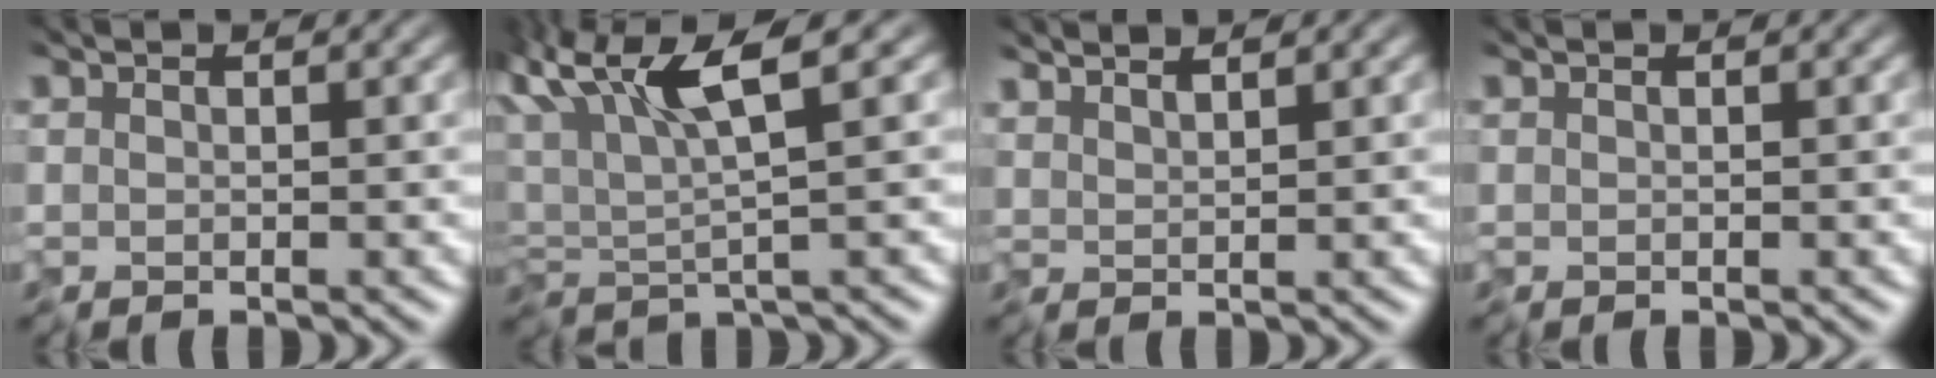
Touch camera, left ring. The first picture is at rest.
{"total": 5.3, "force": [0.8, 1.2, 5.1], "torque": [-0.098, 0.006, 0.013]}
{"total": 2.0, "force": [1.7, 0.4, 1.0], "torque": [-0.012, 0.007, 0.017]}
{"total": 0.0}